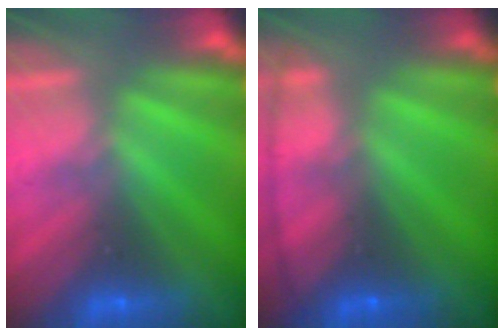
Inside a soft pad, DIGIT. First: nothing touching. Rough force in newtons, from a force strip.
{"total": 9.1}